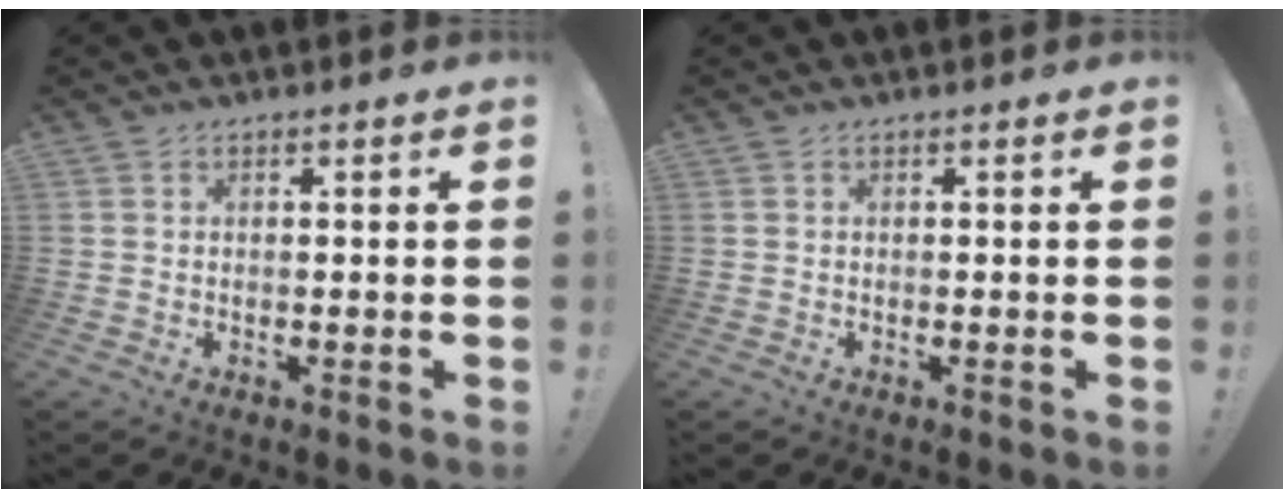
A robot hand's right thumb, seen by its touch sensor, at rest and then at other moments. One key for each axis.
{"total": 0.0}